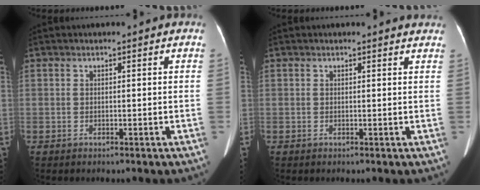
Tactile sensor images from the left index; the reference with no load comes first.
{"total": 2.6, "force": [2.5, 0.5, 0.3], "torque": [-0.009, -0.003, 0.011]}